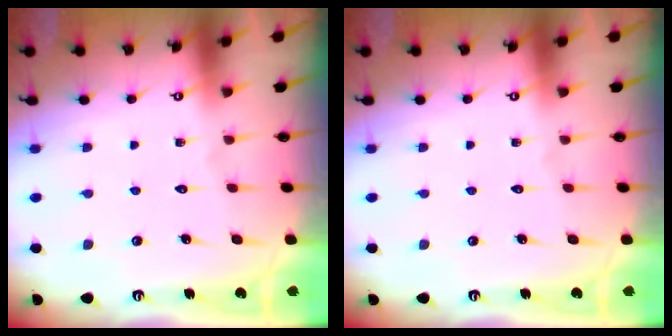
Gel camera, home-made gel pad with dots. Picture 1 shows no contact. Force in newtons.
{"total": 0.0}